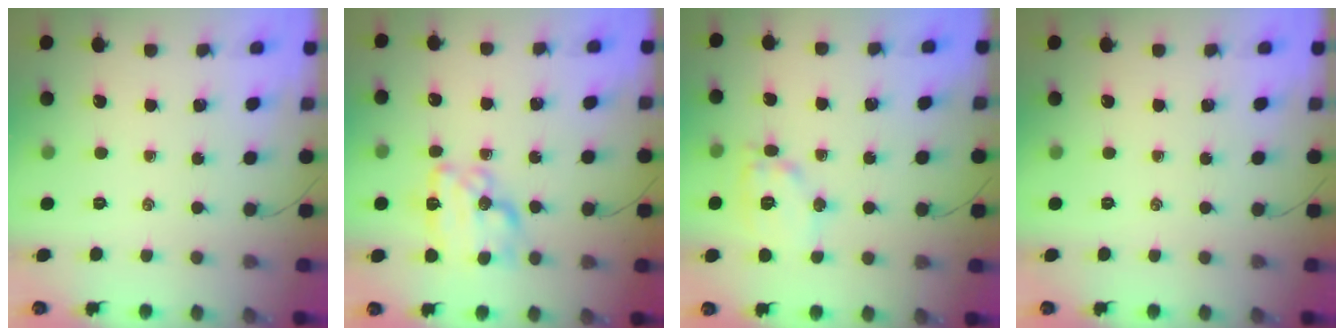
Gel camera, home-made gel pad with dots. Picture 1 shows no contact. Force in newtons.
{"total": 13.7, "press": 13.7, "slide": 0.5}
{"total": 10.8, "press": 10.7, "slide": 0.5}
{"total": 0.0}